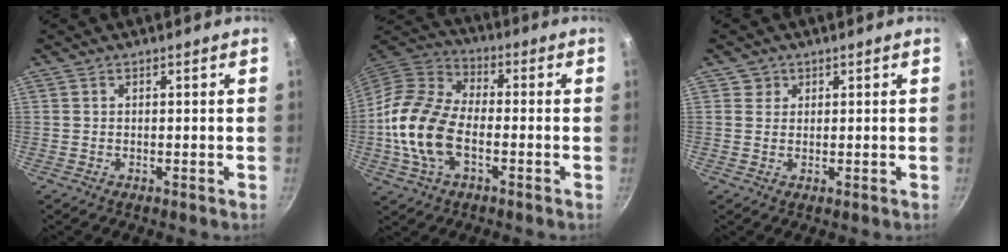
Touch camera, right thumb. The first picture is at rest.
{"total": 16.2, "force": [-3.2, 9.6, 12.6], "torque": [-0.235, 0.031, -0.078]}
{"total": 2.0, "force": [0.8, 1.9, 0.2], "torque": [0.013, 0.000, 0.008]}